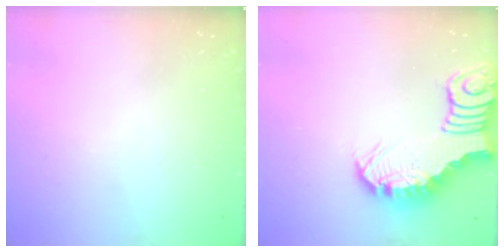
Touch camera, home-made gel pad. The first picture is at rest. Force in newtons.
{"total": 3.7, "press": 3.7, "slide": 0.5}